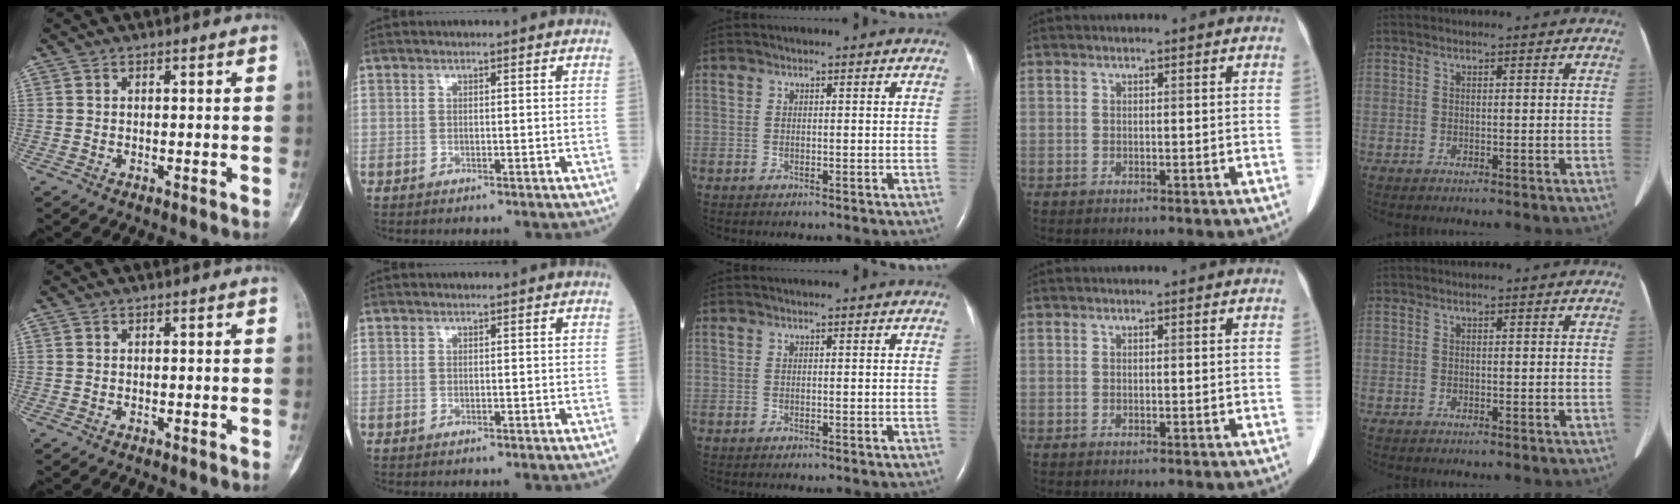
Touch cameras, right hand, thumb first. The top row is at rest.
{}